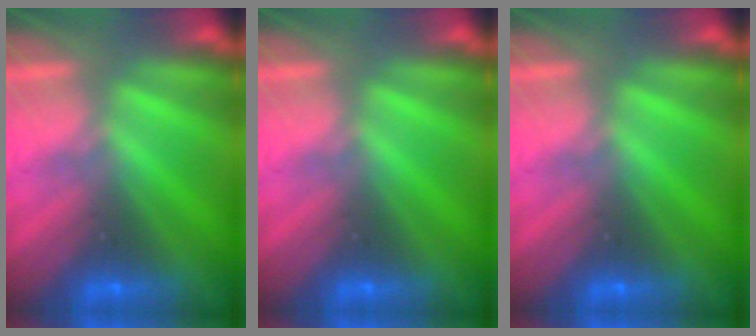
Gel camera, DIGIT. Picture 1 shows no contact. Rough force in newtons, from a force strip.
{"total": 0.0}
{"total": 0.0}